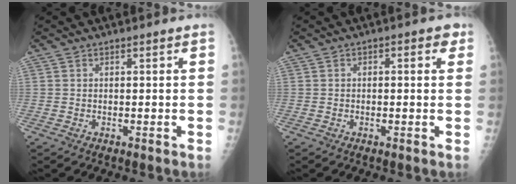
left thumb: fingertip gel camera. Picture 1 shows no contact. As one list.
[{"total": 2.7, "force": [0.8, 1.3, 2.2], "torque": [-0.013, 0.004, 0.001]}]